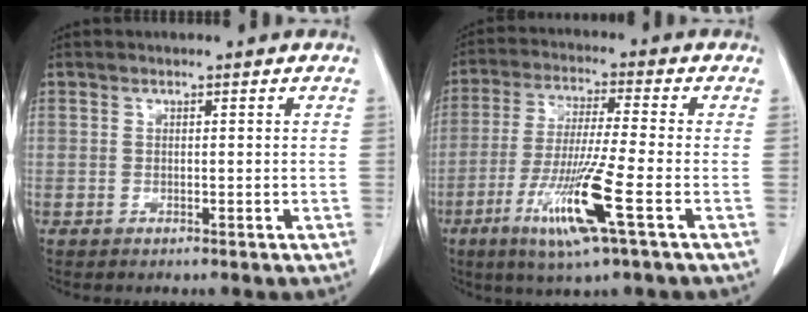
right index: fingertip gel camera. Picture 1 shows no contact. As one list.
[{"total": 11.9, "force": [-4.8, -0.5, 10.8], "torque": [-0.216, -0.026, -0.092]}]